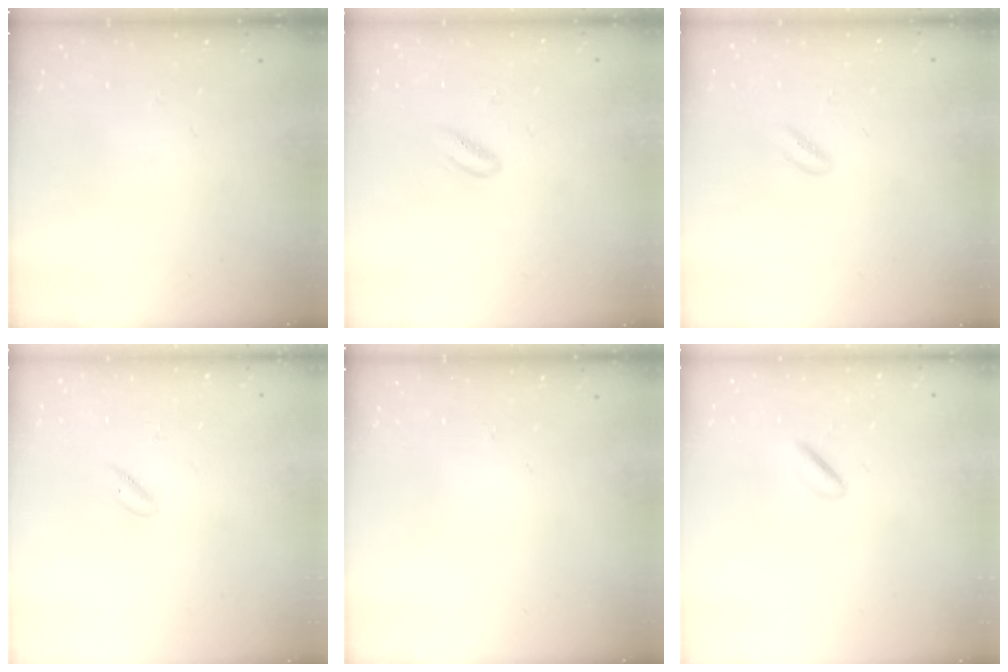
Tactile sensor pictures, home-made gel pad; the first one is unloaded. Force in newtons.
{"total": 3.1, "press": 3.0, "slide": 0.7}
{"total": 1.0, "press": 0.8, "slide": 0.6}
{"total": 2.0, "press": 1.6, "slide": 1.2}
{"total": 0.0}
{"total": 0.9, "press": 0.5, "slide": 0.7}